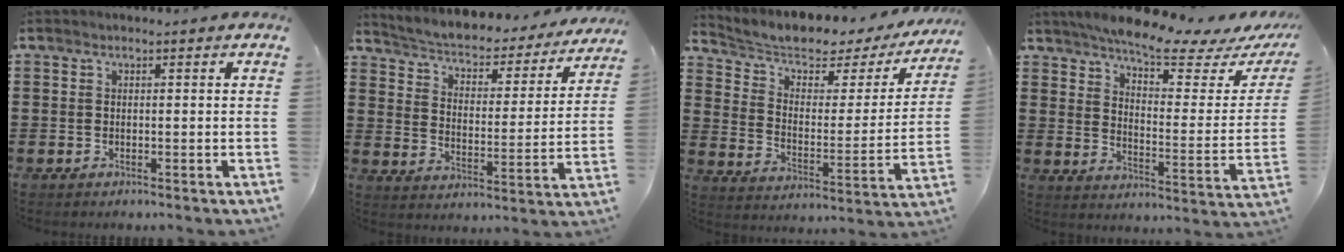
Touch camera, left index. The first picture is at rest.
{"total": 2.7, "force": [2.4, 0.8, 0.8], "torque": [-0.035, -0.025, 0.027]}
{"total": 4.4, "force": [3.6, 1.7, 1.9], "torque": [-0.060, -0.035, 0.054]}
{"total": 7.8, "force": [6.6, 0.4, 4.1], "torque": [-0.085, -0.047, 0.107]}